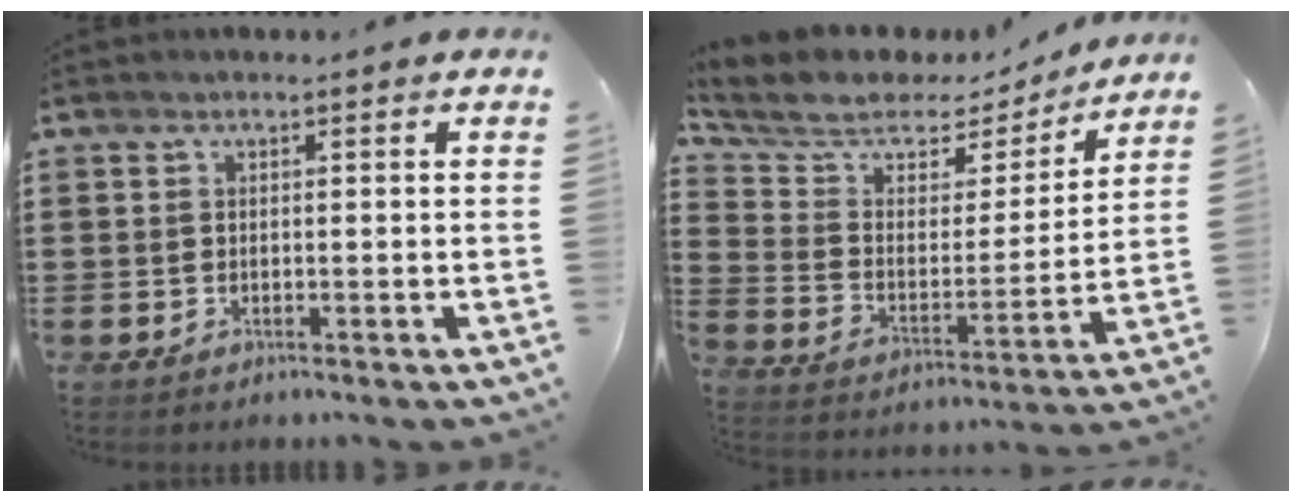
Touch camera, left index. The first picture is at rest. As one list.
[{"total": 6.8, "force": [5.4, 3.4, 2.1], "torque": [-0.081, -0.029, 0.091]}]